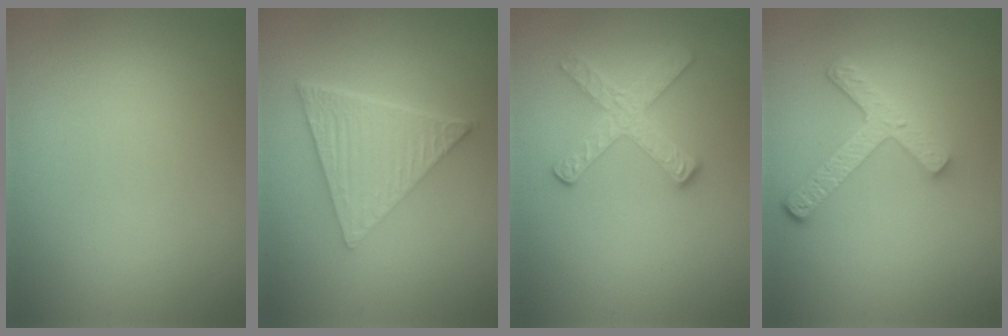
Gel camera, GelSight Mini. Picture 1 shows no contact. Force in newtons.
{"total": 6.8, "press": 4.5, "slide": 5.1}
{"total": 2.8, "press": 2.7, "slide": 0.6}
{"total": 4.1, "press": 3.2, "slide": 2.6}